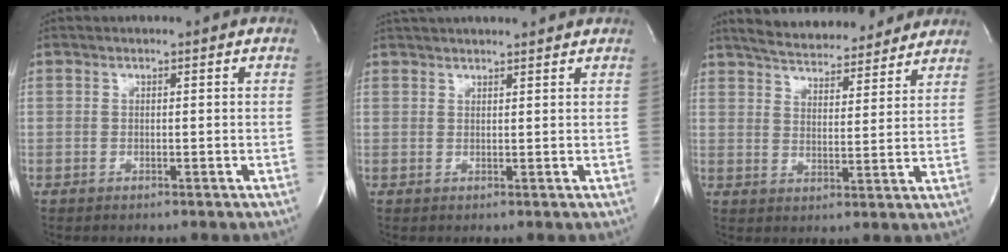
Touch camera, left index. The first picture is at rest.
{"total": 9.4, "force": [8.7, 1.4, 3.4], "torque": [-0.049, 0.029, 0.114]}
{"total": 18.4, "force": [16.6, 4.6, 6.5], "torque": [-0.105, 0.013, 0.227]}